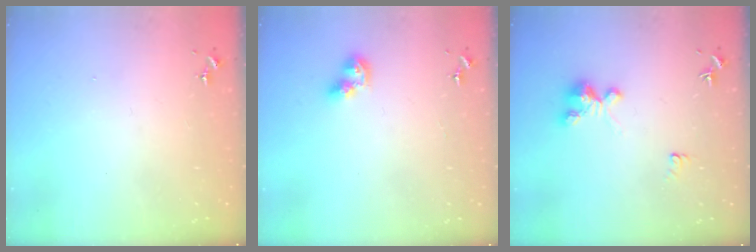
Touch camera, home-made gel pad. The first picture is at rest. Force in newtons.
{"total": 6.6, "press": 6.6, "slide": 0.4}
{"total": 5.8, "press": 5.8, "slide": 0.6}